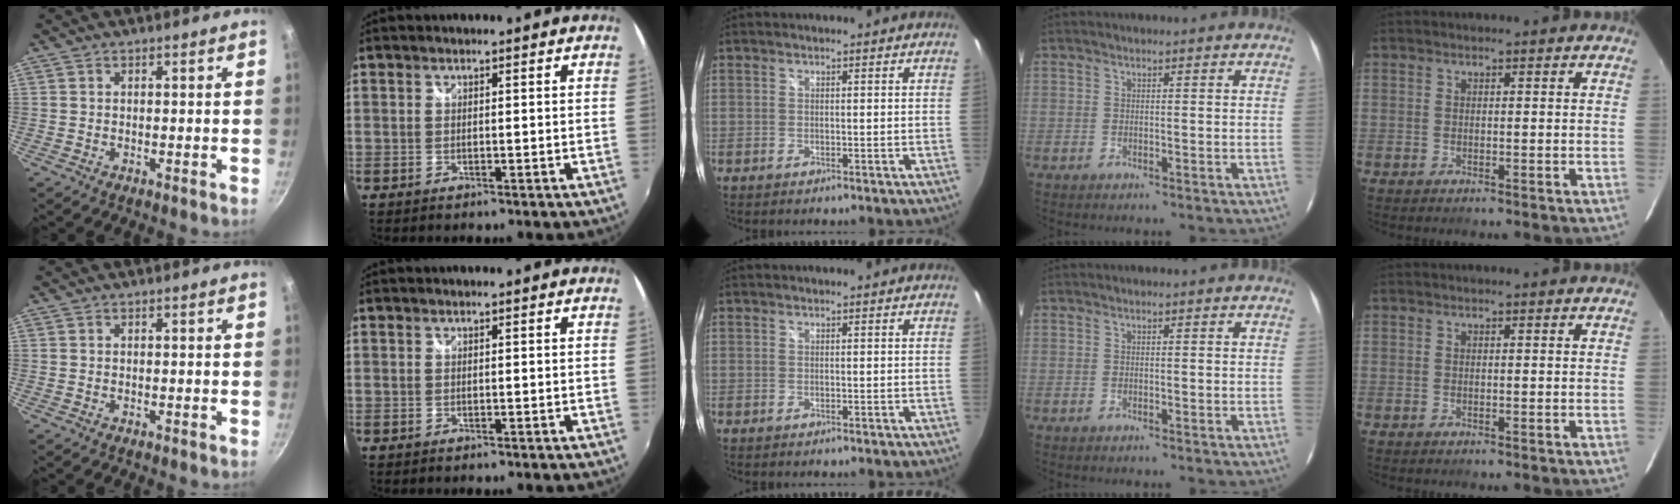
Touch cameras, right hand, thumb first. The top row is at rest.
{}